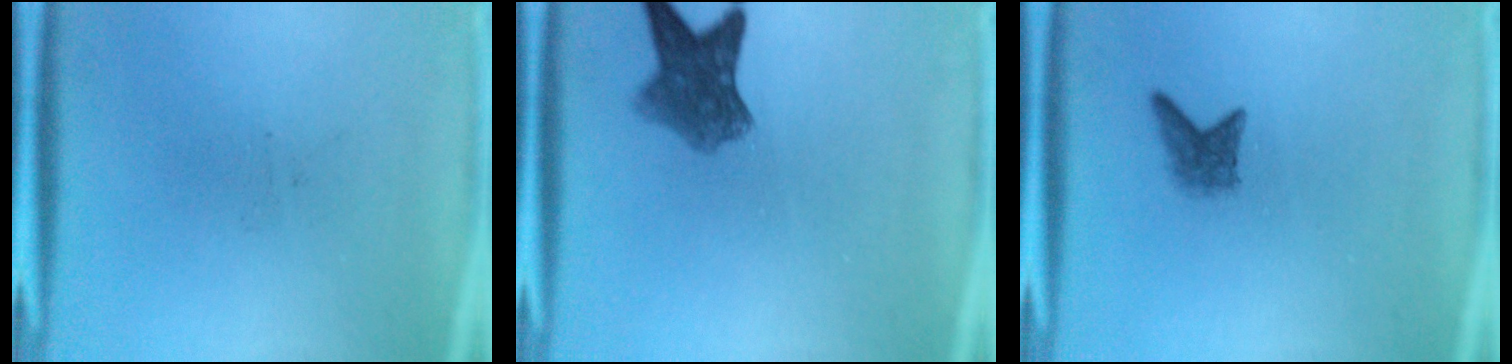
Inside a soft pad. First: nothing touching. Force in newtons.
{"total": 6.4}
{"total": 2.1}